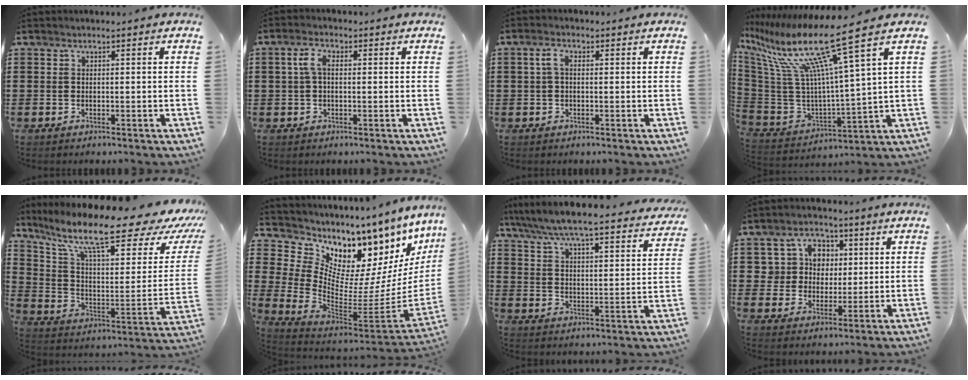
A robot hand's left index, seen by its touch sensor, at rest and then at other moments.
{"total": 4.0, "force": [0.5, 2.0, 3.4], "torque": [-0.080, 0.009, 0.004]}
{"total": 2.7, "force": [0.2, 1.4, 2.4], "torque": [-0.057, 0.006, -0.001]}
{"total": 16.5, "force": [10.2, 1.8, 12.8], "torque": [-0.282, -0.064, 0.155]}
{"total": 15.9, "force": [10.8, 2.9, 11.4], "torque": [-0.220, -0.069, 0.171]}
{"total": 3.1, "force": [1.7, 2.4, 1.0], "torque": [-0.047, -0.075, 0.015]}
{"total": 6.0, "force": [5.7, -0.2, 2.1], "torque": [-0.070, -0.046, 0.092]}
{"total": 6.3, "force": [1.9, 5.8, 1.9], "torque": [-0.060, 0.015, 0.033]}